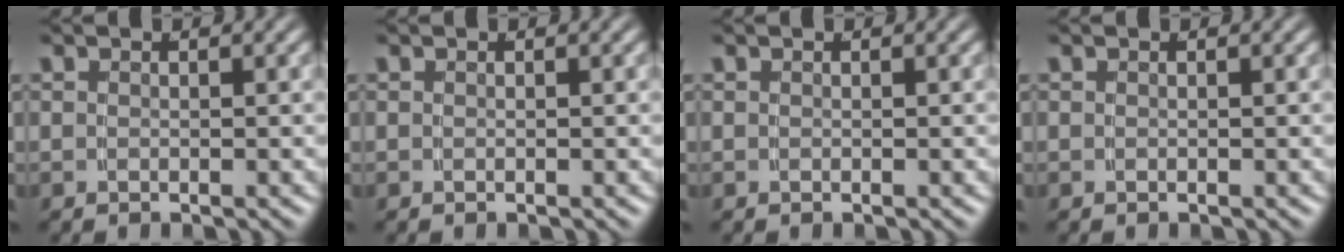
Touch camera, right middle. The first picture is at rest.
{"total": 0.0}
{"total": 0.0}
{"total": 0.0}